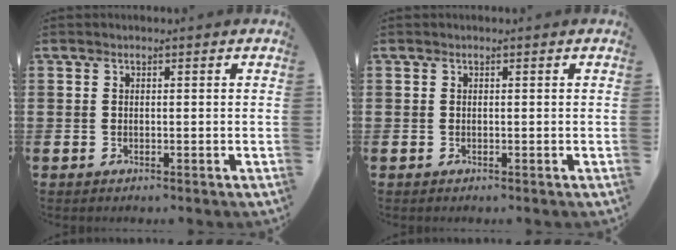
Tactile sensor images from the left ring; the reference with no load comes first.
{"total": 0.0}